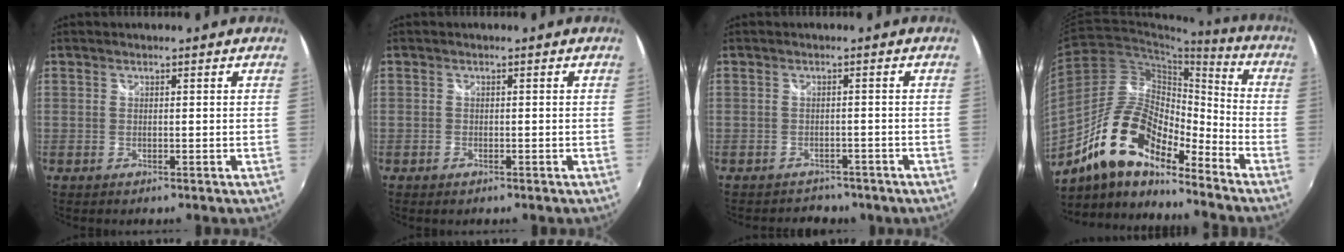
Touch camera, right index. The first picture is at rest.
{"total": 1.0, "force": [-0.7, 0.7, 0.3], "torque": [-0.007, -0.004, -0.013]}
{"total": 6.9, "force": [-5.7, 3.4, 2.0], "torque": [-0.044, -0.007, -0.071]}
{"total": 17.7, "force": [-12.5, 6.3, 10.7], "torque": [-0.200, 0.002, -0.241]}